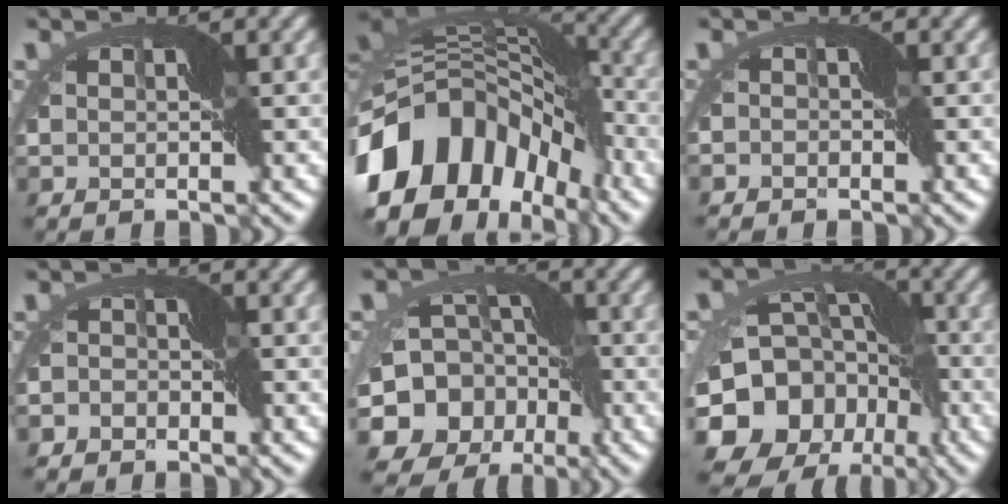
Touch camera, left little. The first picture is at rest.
{"total": 15.2, "force": [-6.4, 9.9, 9.6], "torque": [-0.212, 0.003, -0.122]}
{"total": 1.7, "force": [-1.5, 0.8, 0.1], "torque": [-0.006, 0.006, -0.027]}
{"total": 4.1, "force": [-3.5, 2.0, 0.4], "torque": [0.005, -0.003, -0.060]}
{"total": 12.6, "force": [-4.6, 10.4, 5.4], "torque": [-0.094, -0.021, -0.098]}
{"total": 14.6, "force": [-5.4, 11.7, 7.0], "torque": [-0.127, -0.004, -0.104]}